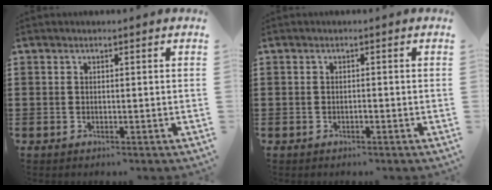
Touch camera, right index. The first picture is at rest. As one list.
[{"total": 0.6, "force": [-0.4, 0.2, 0.5], "torque": [-0.011, -0.003, -0.007]}]